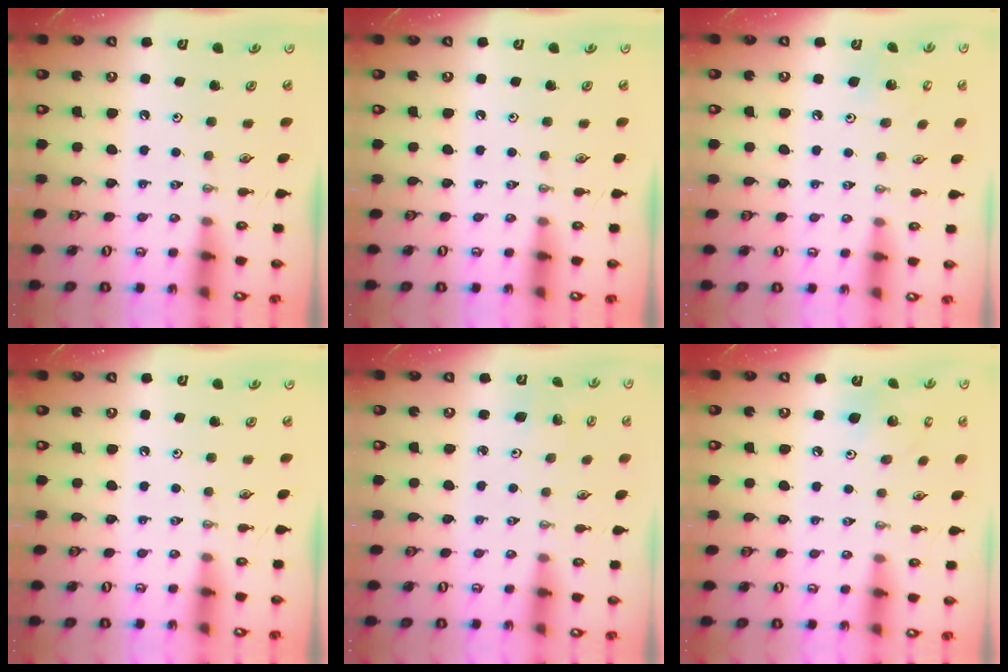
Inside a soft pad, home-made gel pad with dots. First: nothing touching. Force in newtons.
{"total": 0.0}
{"total": 6.3, "press": 6.3, "slide": 0.4}
{"total": 0.0}
{"total": 1.9, "press": 1.9, "slide": 0.0}
{"total": 8.8, "press": 8.8, "slide": 0.5}